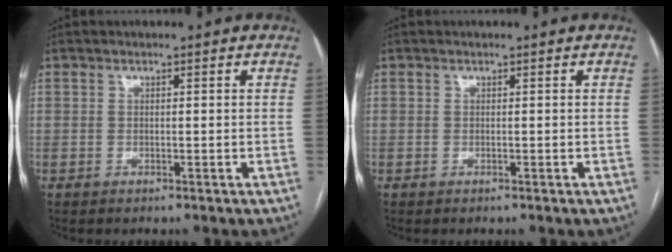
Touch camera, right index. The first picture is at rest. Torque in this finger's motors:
{"motor_torque": [0.33, 0.02, -0.02, -0.01]}